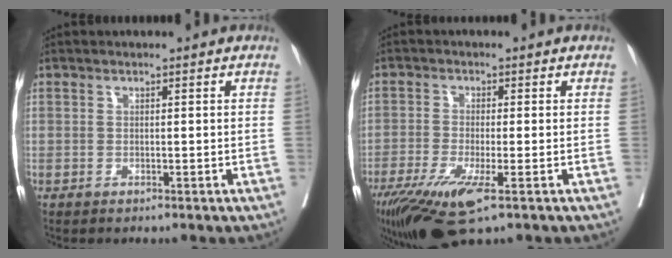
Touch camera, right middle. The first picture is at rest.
{"total": 9.1, "force": [-4.9, 1.5, 7.5], "torque": [-0.132, -0.026, -0.084]}